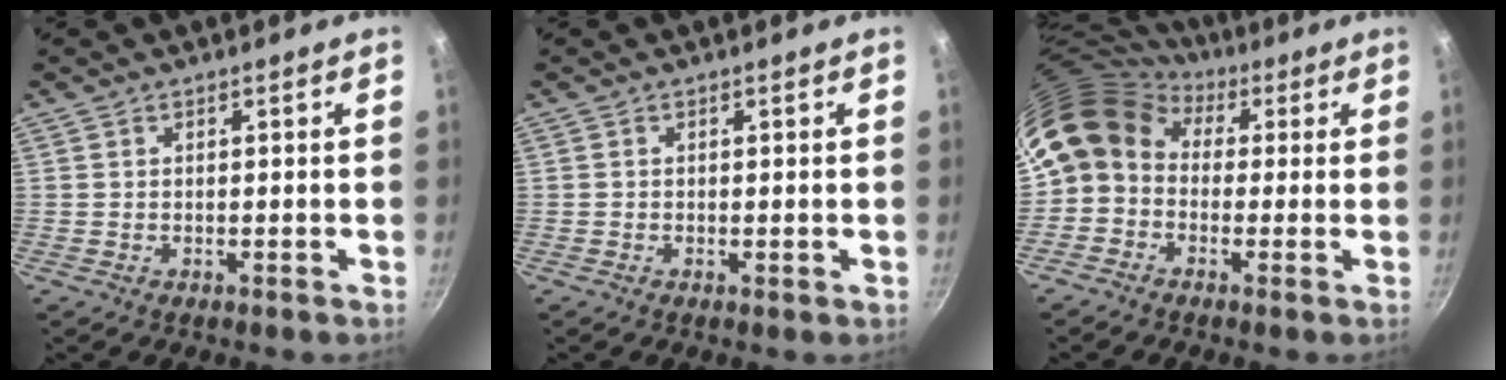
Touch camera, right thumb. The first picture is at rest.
{"total": 0.0}
{"total": 10.2, "force": [2.0, 8.3, 5.7], "torque": [-0.092, 0.022, 0.009]}